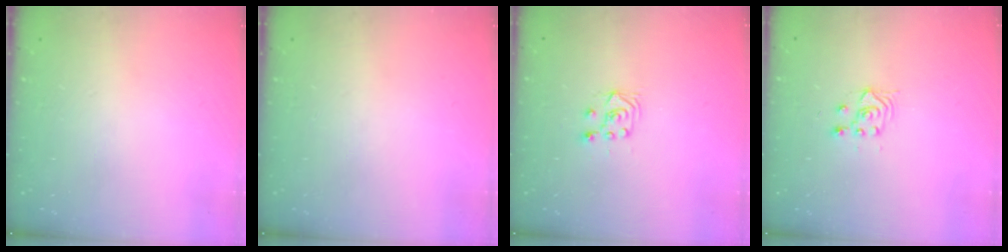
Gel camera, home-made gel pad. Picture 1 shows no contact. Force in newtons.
{"total": 0.0}
{"total": 6.3, "press": 6.3, "slide": 0.7}
{"total": 3.0, "press": 2.6, "slide": 1.3}